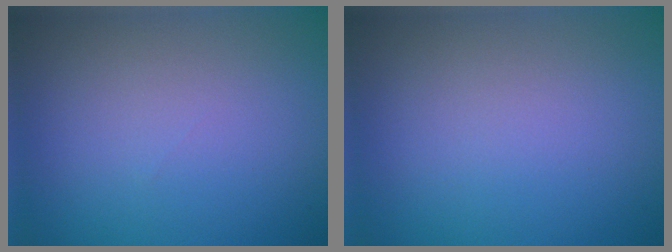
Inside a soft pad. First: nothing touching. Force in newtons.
{"total": 0.0}